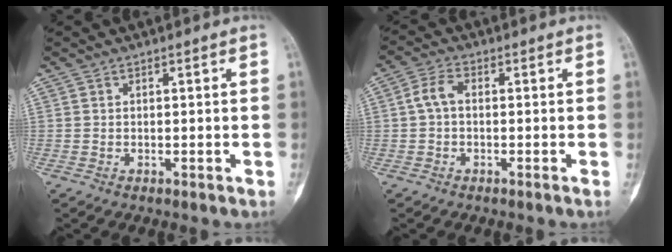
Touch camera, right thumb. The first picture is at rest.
{"total": 3.7, "force": [-0.1, 1.9, 3.2], "torque": [-0.070, 0.010, -0.012]}